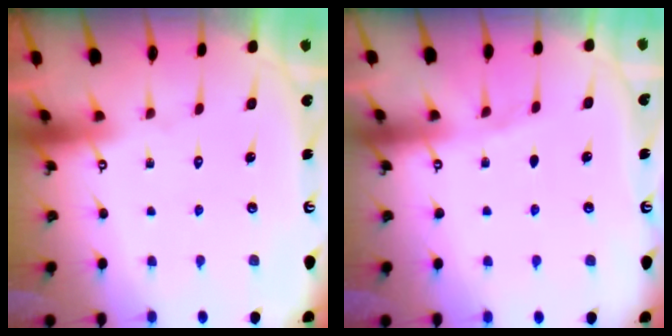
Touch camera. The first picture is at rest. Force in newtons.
{"total": 2.1, "press": 1.9, "slide": 0.9}